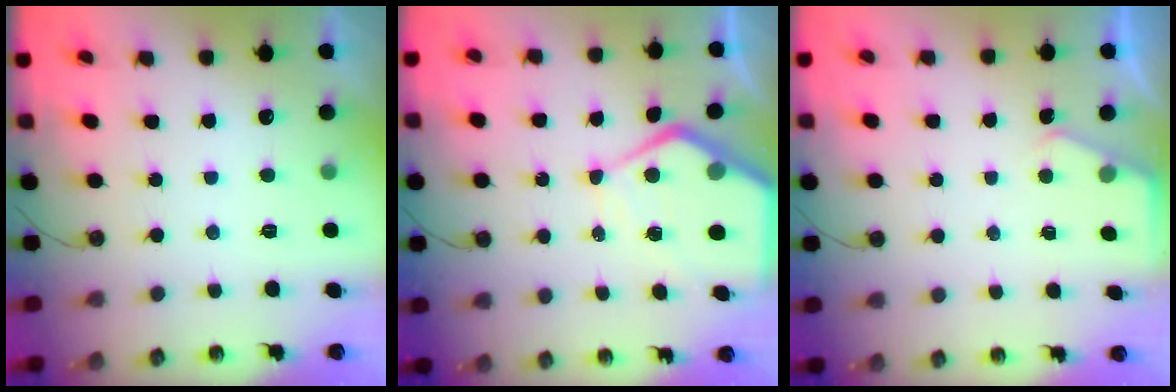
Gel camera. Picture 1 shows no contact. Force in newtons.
{"total": 10.5, "press": 10.5, "slide": 1.1}
{"total": 2.1, "press": 2.1, "slide": 0.4}